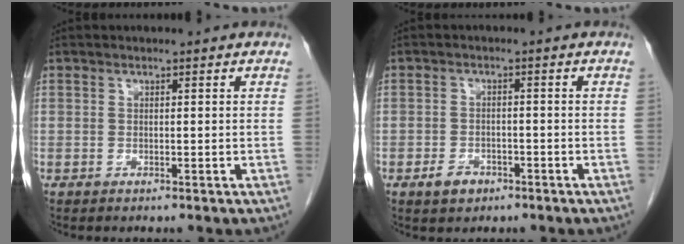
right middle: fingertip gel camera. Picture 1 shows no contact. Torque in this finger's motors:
{"motor_torque": [0.42, -0.55, 0.04, 0.00]}